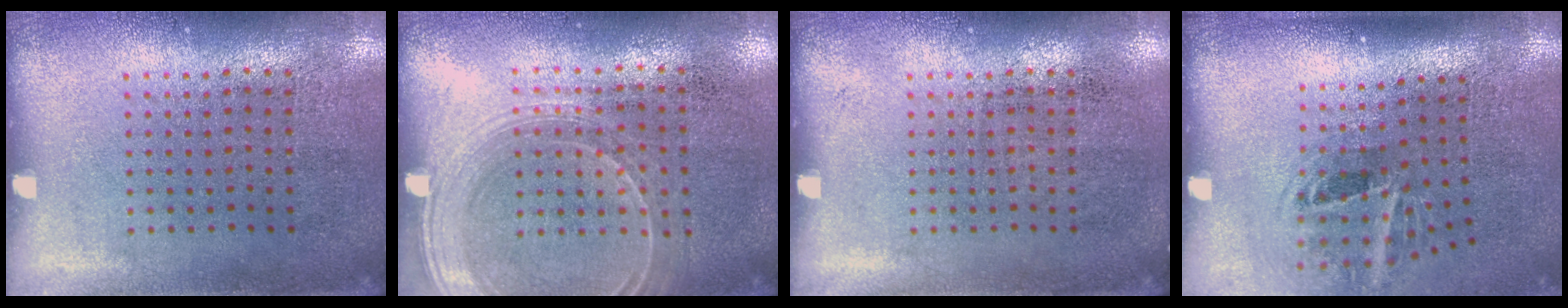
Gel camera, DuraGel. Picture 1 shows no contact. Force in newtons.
{"total": 1.8, "press": 1.6, "slide": 0.7}
{"total": 0.0}
{"total": 2.0, "press": 1.2, "slide": 1.6}